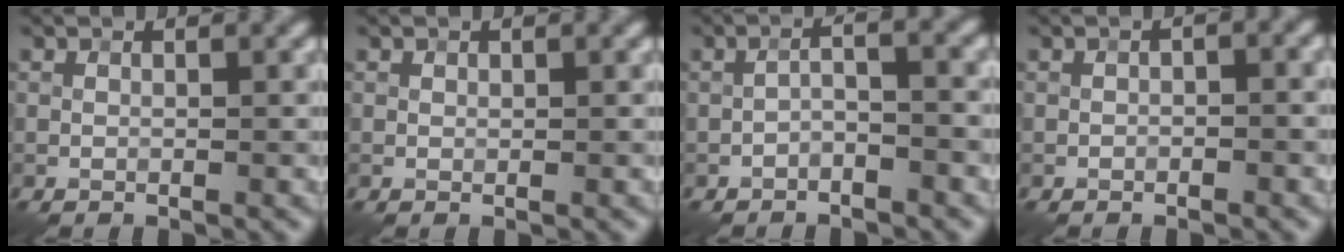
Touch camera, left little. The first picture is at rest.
{"total": 0.0}
{"total": 2.0, "force": [-1.3, 0.4, 1.5], "torque": [-0.030, 0.009, -0.030]}
{"total": 1.0, "force": [-0.5, 0.5, 0.7], "torque": [-0.010, 0.003, -0.007]}